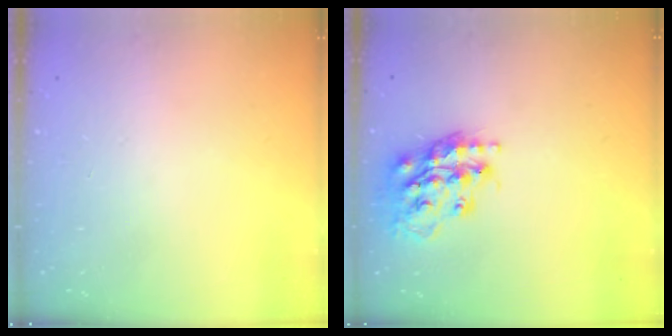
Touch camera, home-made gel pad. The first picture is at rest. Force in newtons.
{"total": 18.1, "press": 18.0, "slide": 1.4}